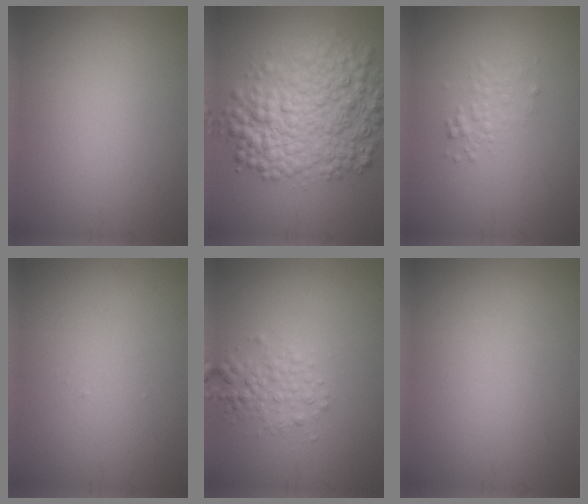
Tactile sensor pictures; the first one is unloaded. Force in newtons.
{"total": 8.7, "press": 8.7, "slide": 0.1}
{"total": 1.4, "press": 1.4, "slide": 0.1}
{"total": 0.0}
{"total": 2.2, "press": 2.2, "slide": 0.0}
{"total": 0.0}